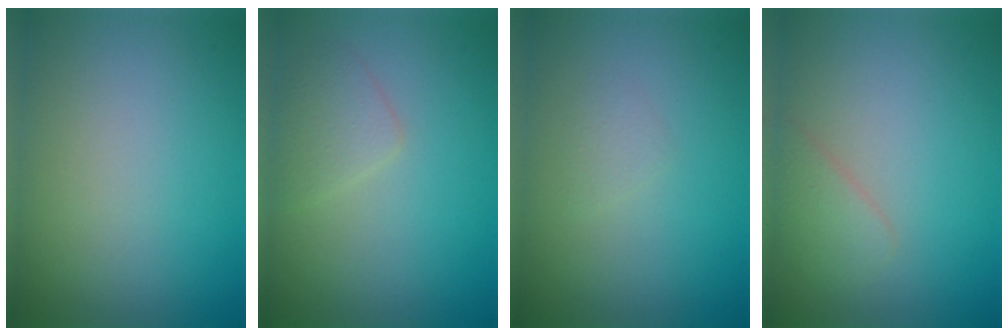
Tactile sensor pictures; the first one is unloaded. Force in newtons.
{"total": 1.9, "press": 1.9, "slide": 0.2}
{"total": 0.8, "press": 0.8, "slide": 0.0}
{"total": 1.6, "press": 1.6, "slide": 0.0}